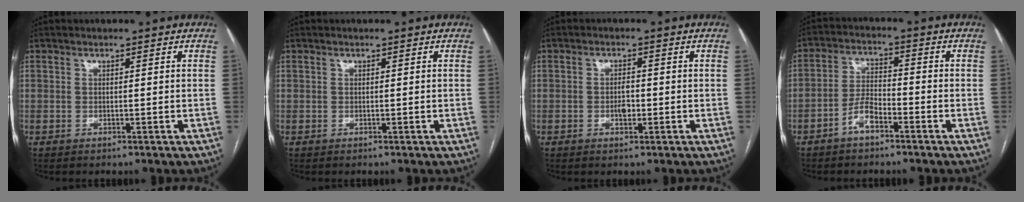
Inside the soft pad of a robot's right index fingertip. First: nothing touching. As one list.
[{"total": 0.0}, {"total": 2.2, "force": [-0.5, 1.0, 1.9], "torque": [-0.031, 0.002, -0.006]}, {"total": 4.7, "force": [-2.9, 1.8, 3.2], "torque": [-0.066, 0.011, -0.057]}]